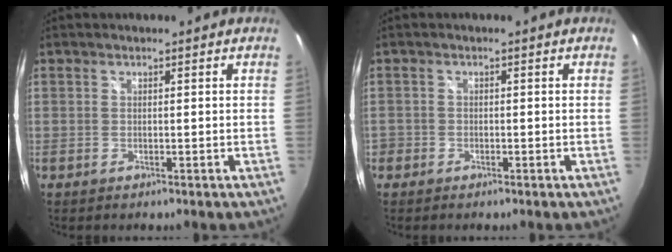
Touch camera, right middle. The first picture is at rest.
{"total": 1.8, "force": [-1.1, 1.4, 0.2], "torque": [-0.010, 0.000, -0.020]}